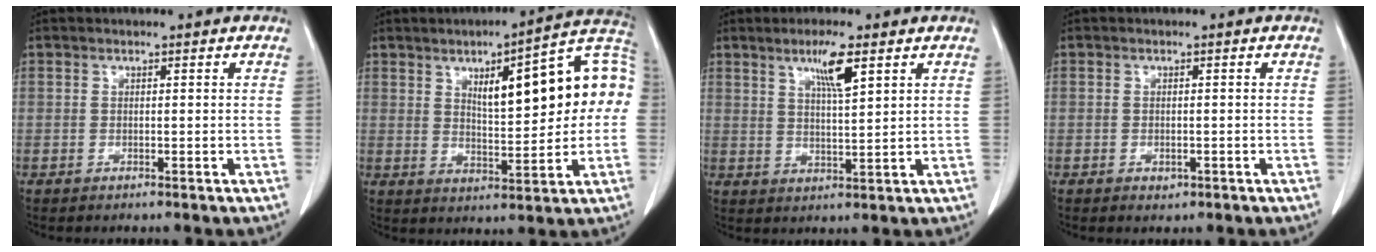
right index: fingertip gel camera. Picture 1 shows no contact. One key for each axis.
{"total": 16.9, "fx": 3.1, "fy": 4.4, "fz": 16.0, "tx": -0.222, "ty": 0.036, "tz": 0.044}
{"total": 5.7, "fx": 3.1, "fy": 0.3, "fz": 4.8, "tx": -0.084, "ty": -0.004, "tz": 0.055}
{"total": 1.2, "fx": -0.6, "fy": 0.8, "fz": 0.7, "tx": -0.011, "ty": 0.000, "tz": -0.003}